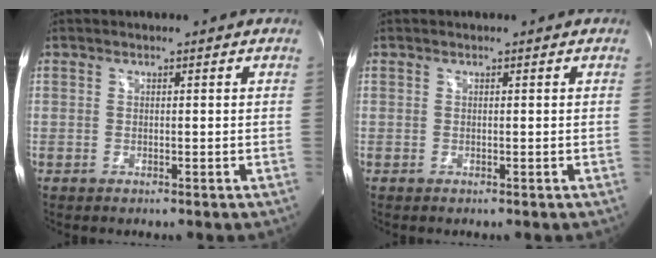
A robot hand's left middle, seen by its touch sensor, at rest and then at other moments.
{"total": 0.0}